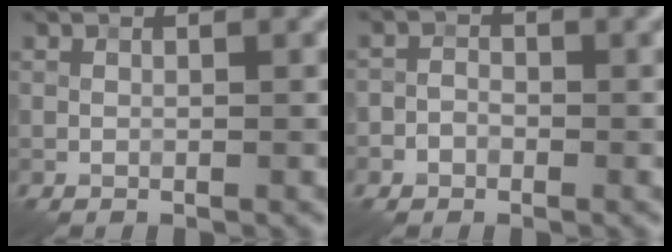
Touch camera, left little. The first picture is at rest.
{"total": 1.3, "force": [-0.6, 1.1, 0.3], "torque": [0.007, 0.004, -0.019]}